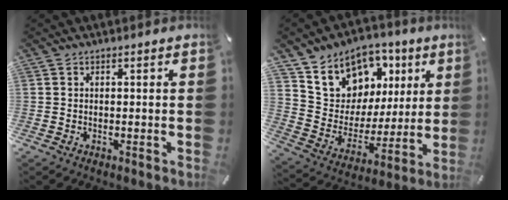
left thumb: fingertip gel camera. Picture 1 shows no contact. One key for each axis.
{"total": 11.9, "fx": 6.7, "fy": 9.7, "fz": 1.2, "tx": -0.027, "ty": -0.068, "tz": 0.129}